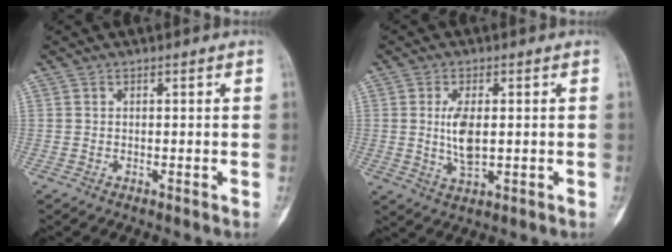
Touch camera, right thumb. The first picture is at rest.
{"total": 6.0, "force": [0.2, 2.6, 5.4], "torque": [-0.105, -0.012, 0.005]}